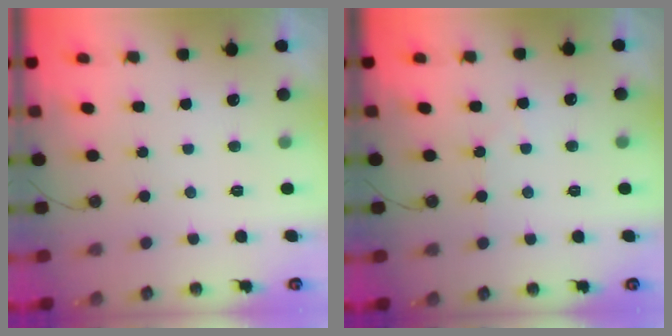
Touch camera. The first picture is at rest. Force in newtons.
{"total": 3.6, "press": 3.5, "slide": 0.7}